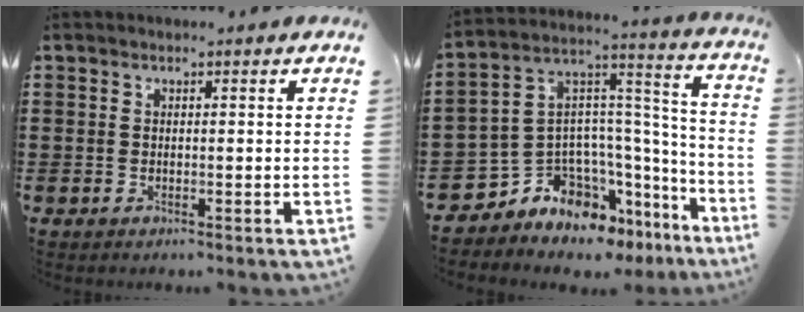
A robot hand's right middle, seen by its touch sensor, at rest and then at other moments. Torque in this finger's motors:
{"motor_torque": [0.68, -0.68, 0.22, 0.05]}